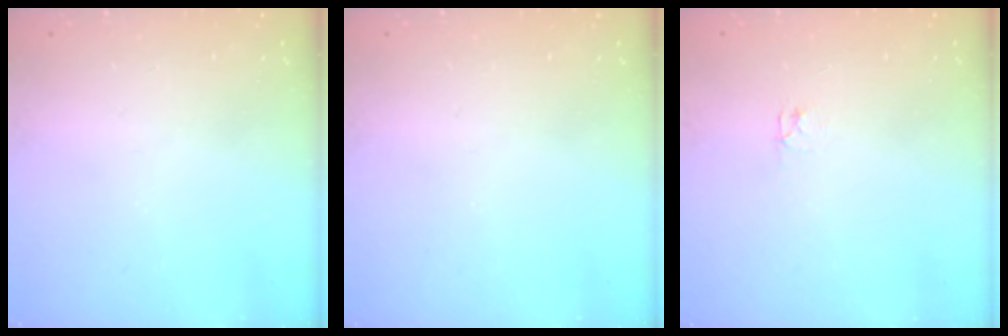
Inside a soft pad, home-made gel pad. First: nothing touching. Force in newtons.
{"total": 0.0}
{"total": 2.1, "press": 2.1, "slide": 0.3}